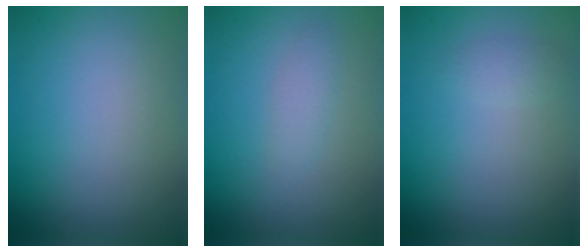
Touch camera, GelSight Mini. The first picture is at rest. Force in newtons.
{"total": 1.2, "press": 1.2, "slide": 0.0}
{"total": 1.0, "press": 1.0, "slide": 0.0}